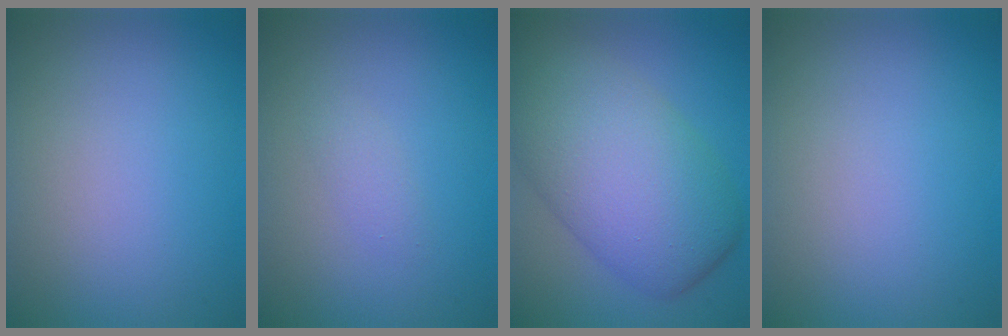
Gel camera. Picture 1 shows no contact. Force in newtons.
{"total": 1.0, "press": 1.0, "slide": 0.1}
{"total": 10.8, "press": 10.8, "slide": 0.4}
{"total": 0.0}